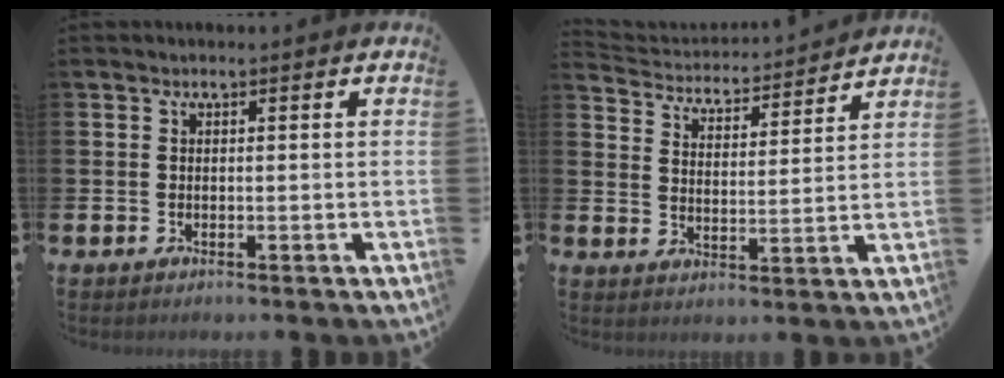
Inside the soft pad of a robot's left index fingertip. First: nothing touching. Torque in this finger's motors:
{"motor_torque": [-0.54, -0.37, -1.05, -0.21]}